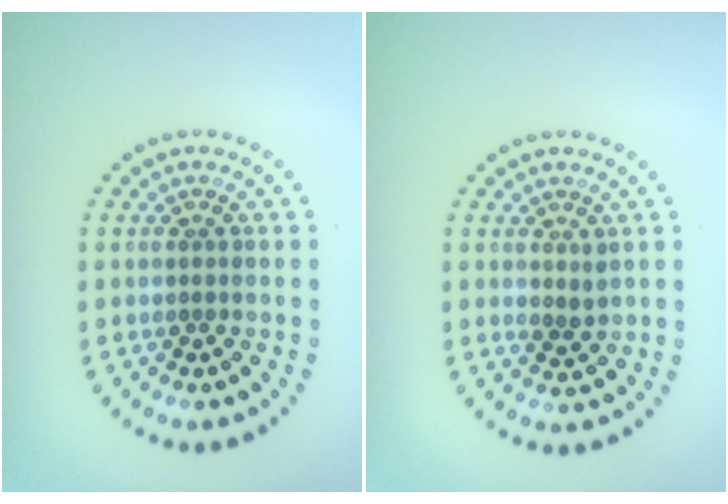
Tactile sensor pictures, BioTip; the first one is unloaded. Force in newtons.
{"total": 1.1, "press": 1.0, "slide": 0.5}